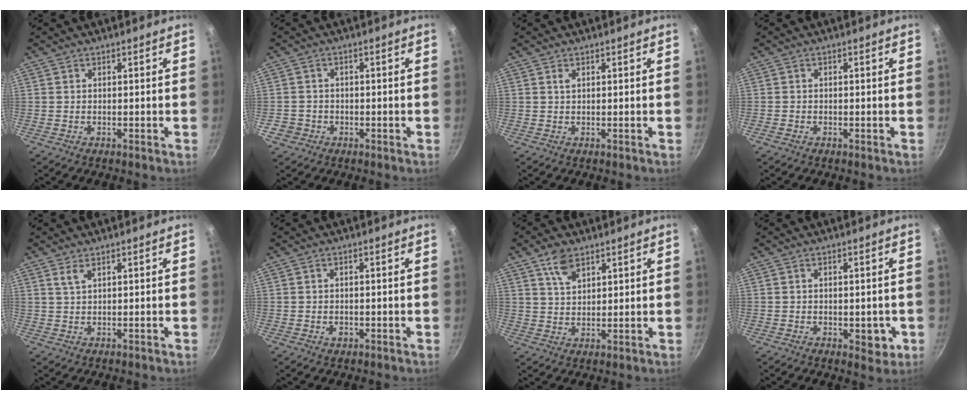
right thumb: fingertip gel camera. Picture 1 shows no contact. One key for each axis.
{"total": 2.9, "fx": -1.2, "fy": 2.6, "fz": 0.3, "tx": 0.006, "ty": 0.018, "tz": -0.016}
{"total": 0.6, "fx": 0.3, "fy": 0.3, "fz": 0.5, "tx": -0.009, "ty": 0.000, "tz": 0.007}
{"total": 0.6, "fx": -0.5, "fy": 0.4, "fz": -0.1, "tx": -0.003, "ty": 0.004, "tz": -0.010}
{"total": 1.8, "fx": 1.0, "fy": 0.4, "fz": 1.5, "tx": -0.032, "ty": -0.002, "tz": 0.024}
{"total": 1.4, "fx": -0.4, "fy": 1.0, "fz": 1.0, "tx": -0.015, "ty": 0.001, "tz": -0.005}
{"total": 5.8, "fx": 3.5, "fy": 3.1, "fz": 3.5, "tx": -0.052, "ty": -0.014, "tz": 0.071}
{"total": 4.7, "fx": -0.9, "fy": 2.6, "fz": 3.9, "tx": -0.027, "ty": 0.003, "tz": -0.006}